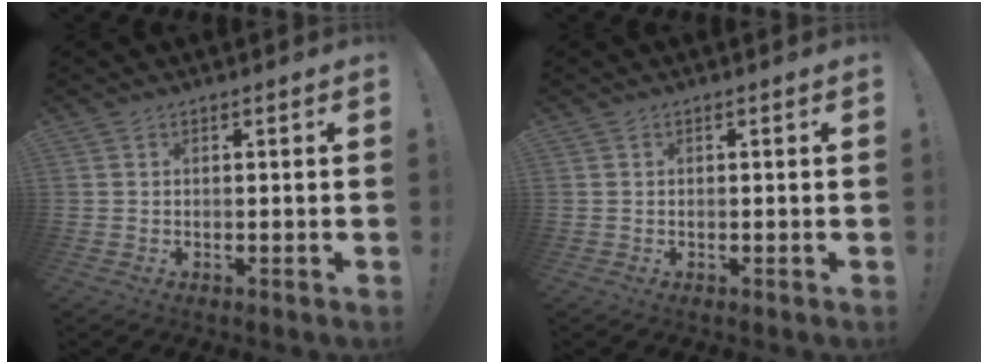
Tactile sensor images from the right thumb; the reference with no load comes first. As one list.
[{"total": 0.0}]